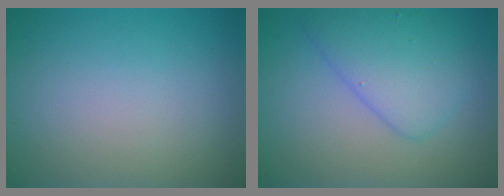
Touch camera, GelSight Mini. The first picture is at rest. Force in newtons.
{"total": 4.6, "press": 4.6, "slide": 0.1}